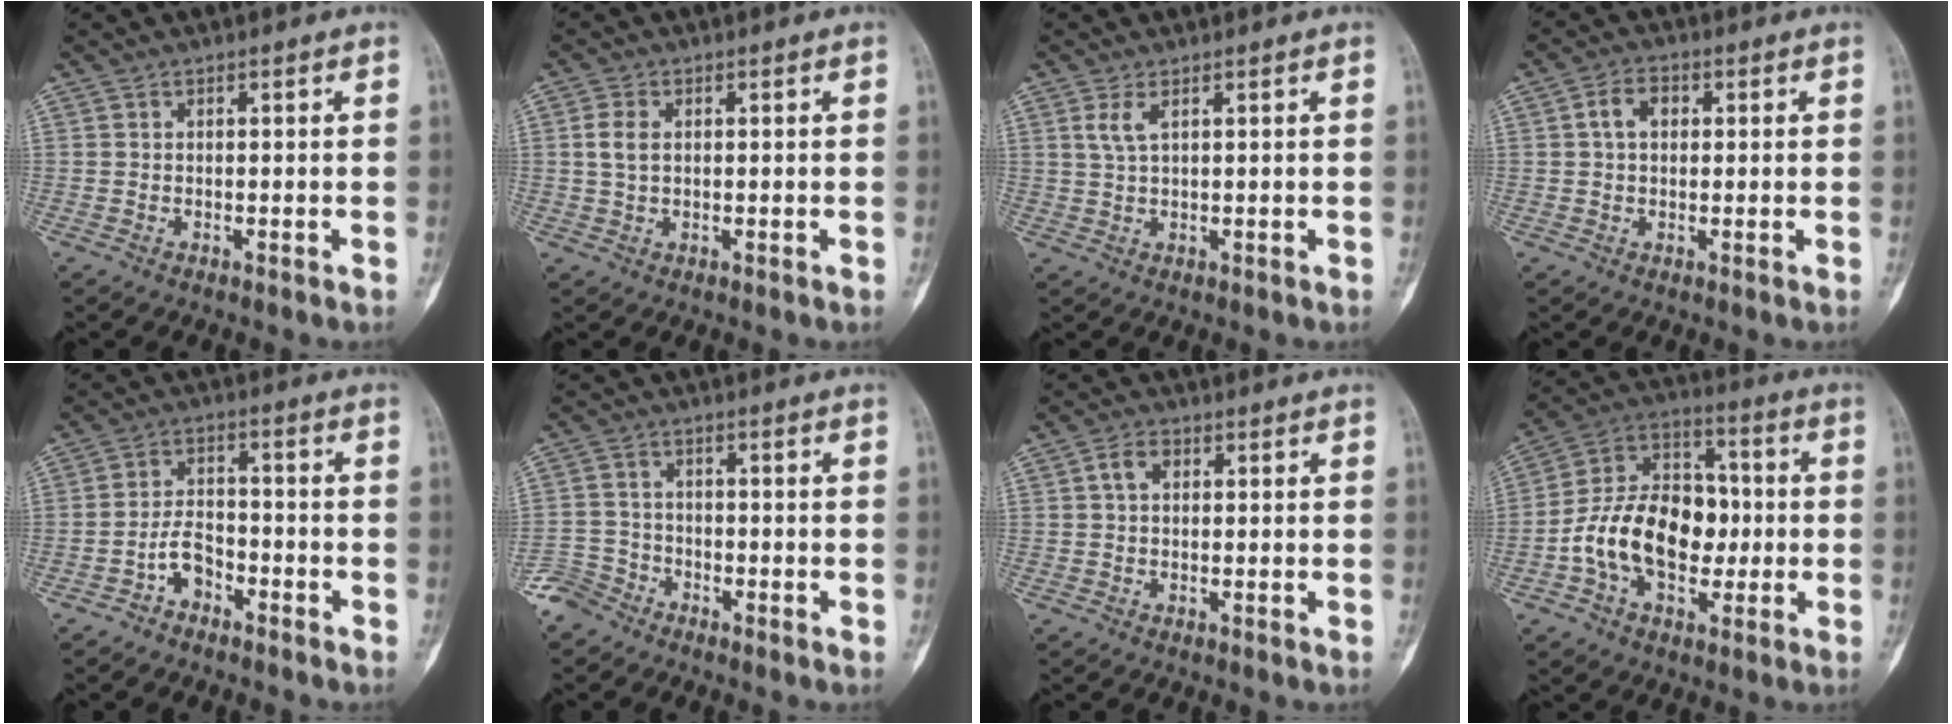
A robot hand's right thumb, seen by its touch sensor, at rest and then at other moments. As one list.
[{"total": 3.3, "force": [0.5, 2.1, 2.5], "torque": [-0.052, 0.004, 0.010]}, {"total": 2.8, "force": [1.2, 0.9, 2.3], "torque": [-0.056, 0.001, 0.033]}, {"total": 4.4, "force": [0.9, 3.1, 3.0], "torque": [-0.049, 0.012, 0.012]}, {"total": 5.1, "force": [-3.0, 3.2, 2.6], "torque": [-0.035, 0.031, -0.058]}, {"total": 4.6, "force": [-3.7, 2.8, 0.1], "torque": [0.010, 0.013, -0.084]}, {"total": 3.3, "force": [0.8, 2.2, 2.3], "torque": [-0.039, 0.011, 0.013]}, {"total": 18.1, "force": [-2.4, 12.1, 13.2], "torque": [-0.206, 0.039, -0.042]}]